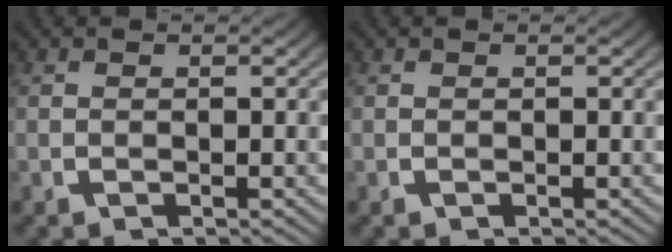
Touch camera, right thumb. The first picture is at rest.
{"total": 0.0}